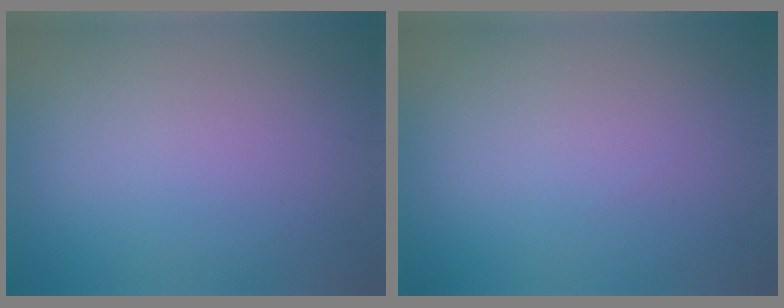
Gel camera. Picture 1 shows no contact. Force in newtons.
{"total": 0.0}